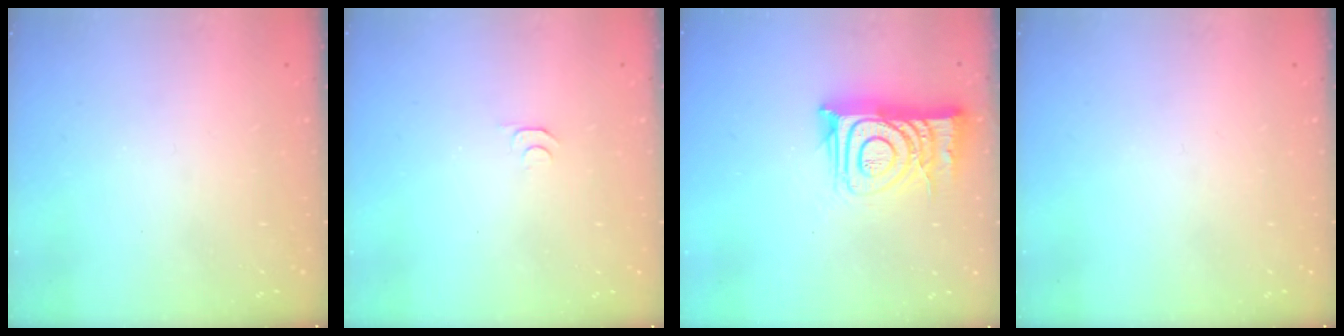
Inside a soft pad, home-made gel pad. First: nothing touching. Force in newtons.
{"total": 3.4, "press": 3.4, "slide": 0.5}
{"total": 12.3, "press": 12.3, "slide": 1.3}
{"total": 0.0}